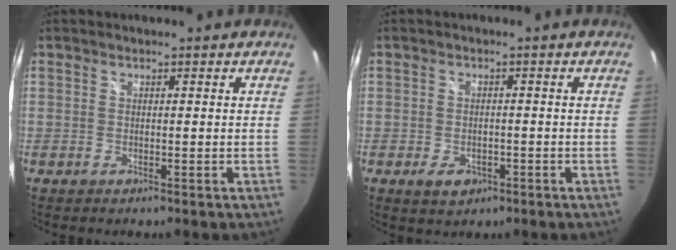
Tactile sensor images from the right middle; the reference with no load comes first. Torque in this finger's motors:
{"motor_torque": [0.44, -0.44, 0.15, 0.04]}